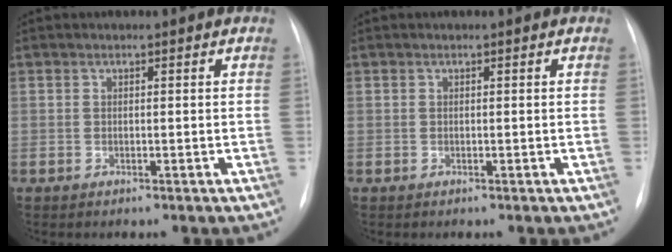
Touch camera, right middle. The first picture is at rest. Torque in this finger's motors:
{"motor_torque": [-0.33, 0.08, -0.08, -0.01]}